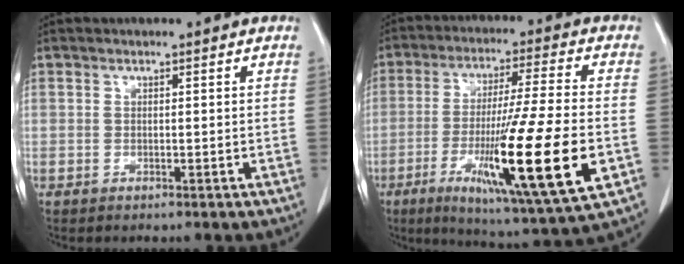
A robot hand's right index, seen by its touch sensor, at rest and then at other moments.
{"total": 21.1, "force": [-5.9, 0.2, 20.3], "torque": [-0.350, -0.044, -0.100]}